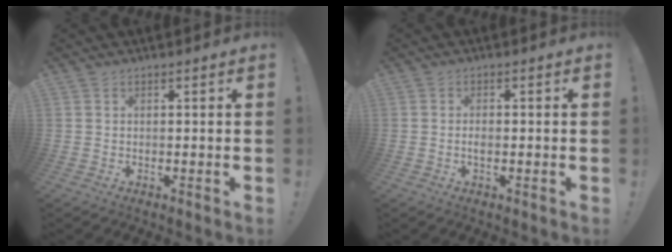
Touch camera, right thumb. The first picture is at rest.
{"total": 1.7, "force": [-0.6, 0.8, 1.4], "torque": [-0.025, 0.003, -0.012]}